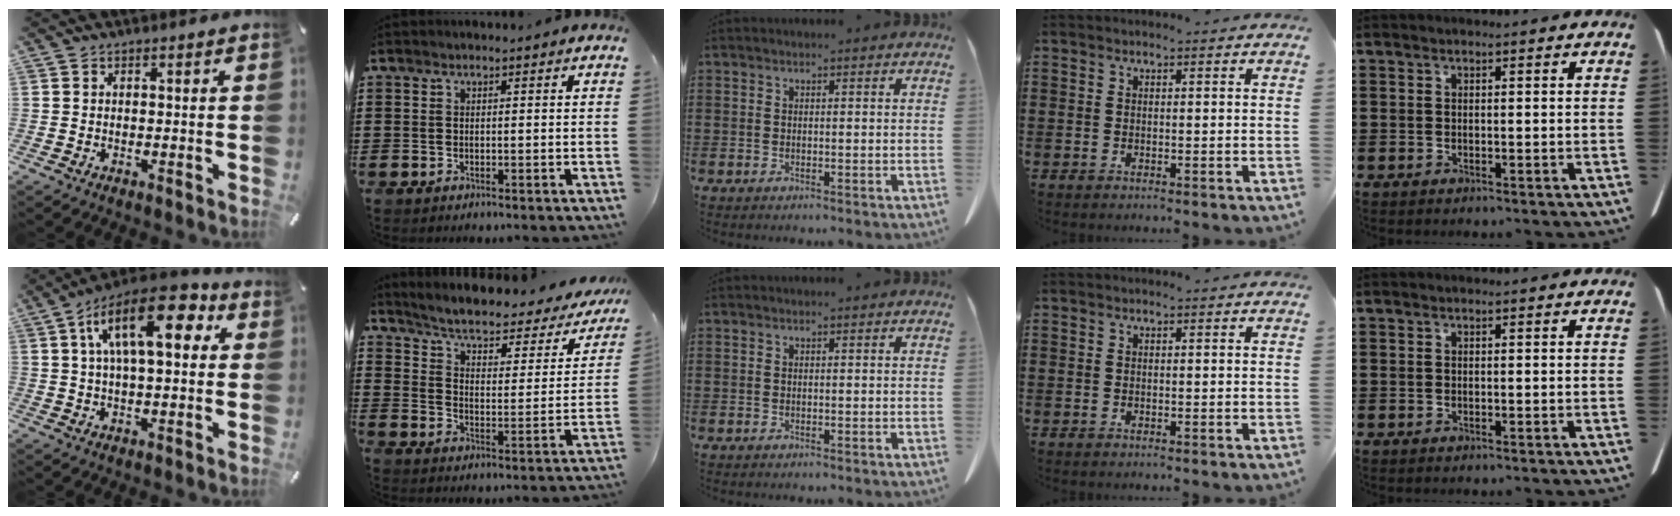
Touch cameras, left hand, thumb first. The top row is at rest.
{"thumb": {"total": 15.9, "force": [5.6, 7.1, 13.1], "torque": [-0.224, -0.011, 0.091]}, "index": {"total": 4.3, "force": [3.2, 0.9, 2.7], "torque": [-0.068, -0.027, 0.045]}}